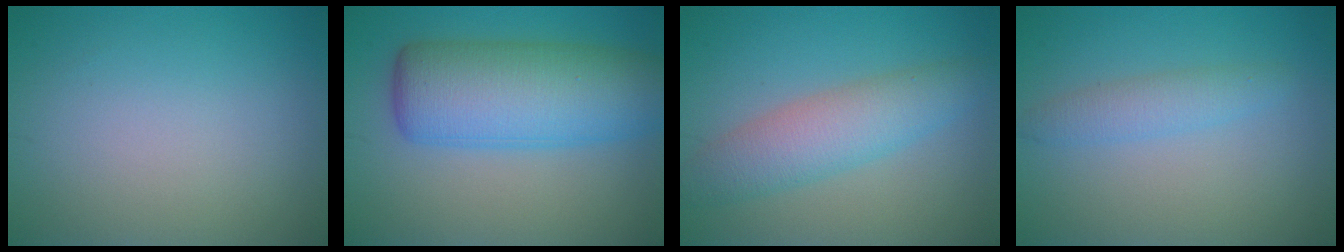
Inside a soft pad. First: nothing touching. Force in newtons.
{"total": 9.7, "press": 9.7, "slide": 0.2}
{"total": 4.8, "press": 4.8, "slide": 0.2}
{"total": 2.2, "press": 2.2, "slide": 0.1}